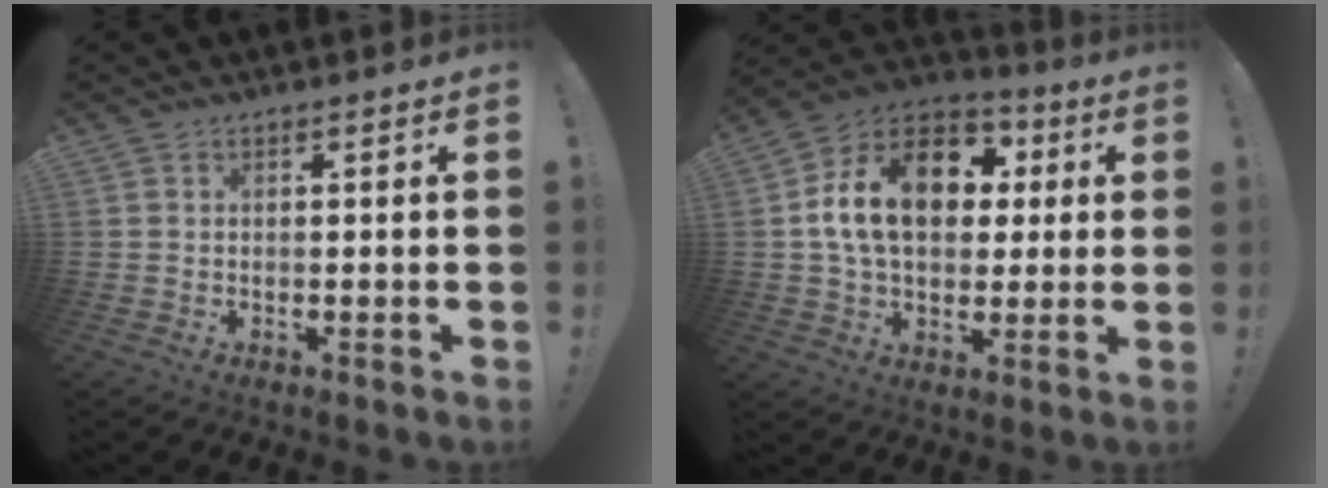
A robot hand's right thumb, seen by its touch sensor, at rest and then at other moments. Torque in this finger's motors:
{"motor_torque": [2.17, 2.59, 1.14, 0.01, 0.31]}